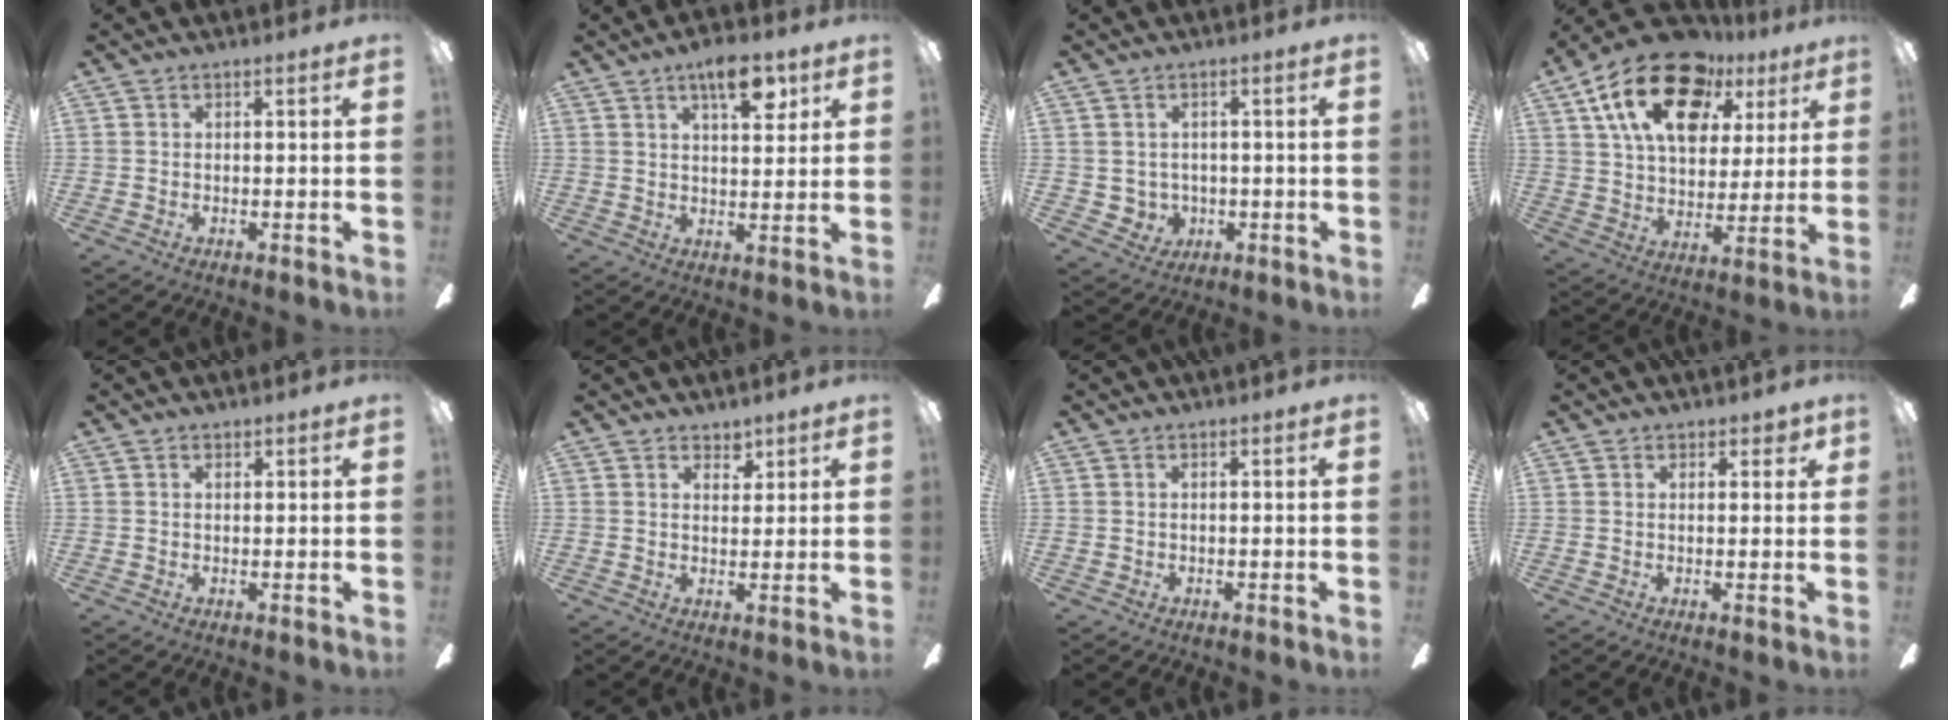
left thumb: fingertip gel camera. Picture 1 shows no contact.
{"total": 9.2, "force": [5.0, 3.5, 6.9], "torque": [-0.094, -0.016, 0.078]}
{"total": 3.1, "force": [-0.1, 3.0, 0.8], "torque": [-0.029, -0.002, -0.003]}
{"total": 21.6, "force": [11.6, 12.5, 13.2], "torque": [-0.228, -0.037, 0.205]}
{"total": 0.8, "force": [0.6, 0.5, 0.3], "torque": [0.001, -0.002, 0.009]}
{"total": 3.4, "force": [2.8, 1.9, 0.5], "torque": [-0.001, -0.011, 0.049]}
{"total": 0.5, "force": [-0.4, 0.1, 0.3], "torque": [-0.006, 0.002, -0.009]}
{"total": 1.9, "force": [1.0, 1.1, 1.2], "torque": [-0.009, 0.000, 0.013]}